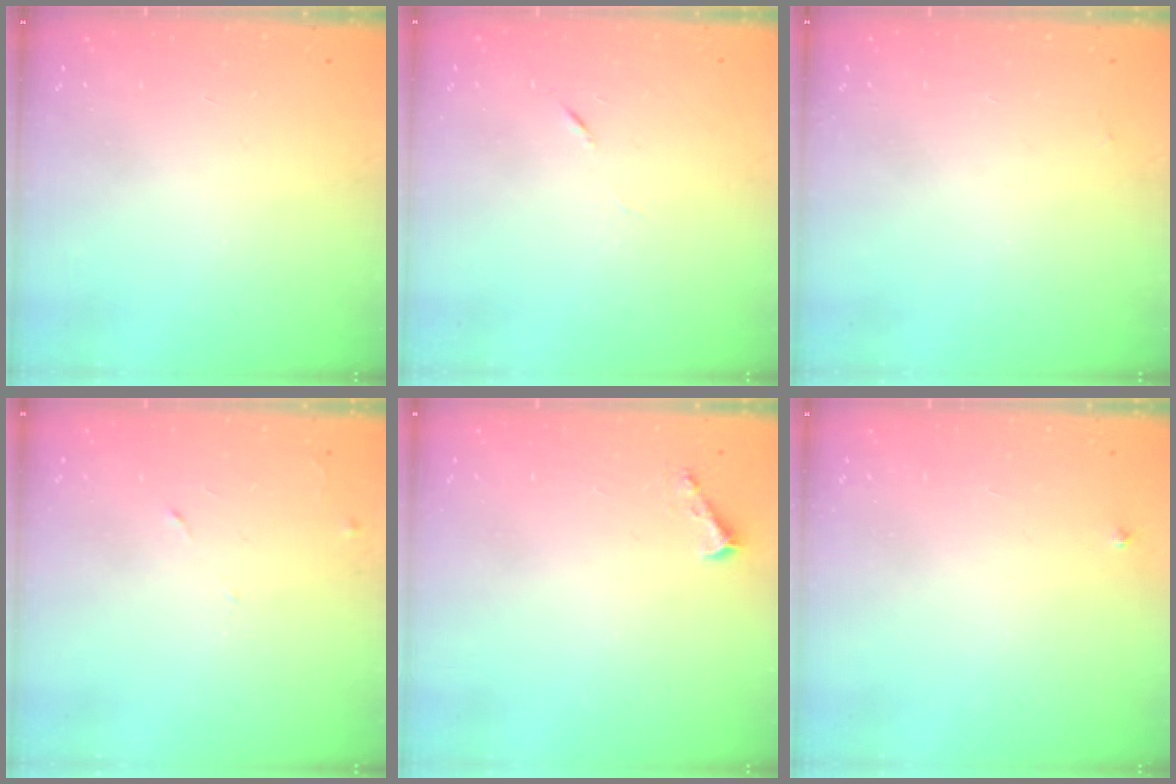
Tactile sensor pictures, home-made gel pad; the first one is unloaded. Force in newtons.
{"total": 3.8, "press": 3.6, "slide": 1.1}
{"total": 1.9, "press": 1.9, "slide": 0.3}
{"total": 5.5, "press": 5.5, "slide": 0.8}
{"total": 1.6, "press": 1.6, "slide": 0.1}
{"total": 2.7, "press": 2.7, "slide": 0.3}